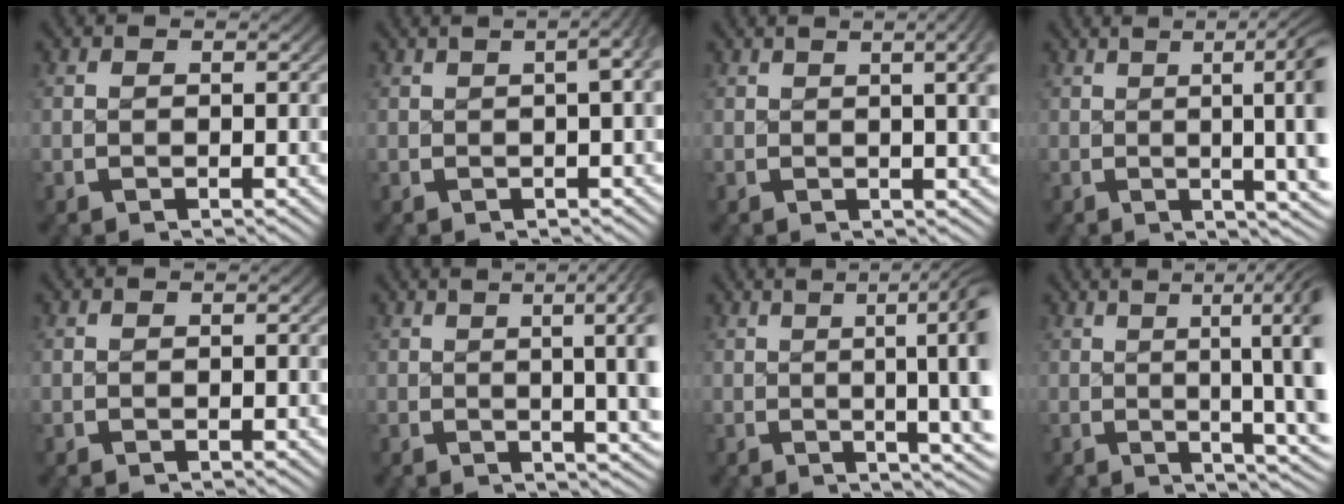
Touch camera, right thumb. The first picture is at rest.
{"total": 3.8, "force": [0.6, 1.5, 3.4], "torque": [-0.032, 0.021, 0.000]}
{"total": 3.8, "force": [1.1, 0.8, 3.5], "torque": [-0.028, 0.011, 0.013]}
{"total": 8.5, "force": [1.5, 2.7, 7.9], "torque": [-0.086, 0.013, 0.014]}
{"total": 0.0}
{"total": 8.2, "force": [2.0, 3.1, 7.3], "torque": [-0.062, 0.025, 0.018]}
{"total": 9.5, "force": [2.0, 3.3, 8.6], "torque": [-0.091, 0.016, 0.018]}
{"total": 10.5, "force": [1.9, 4.0, 9.5], "torque": [-0.106, 0.009, 0.021]}